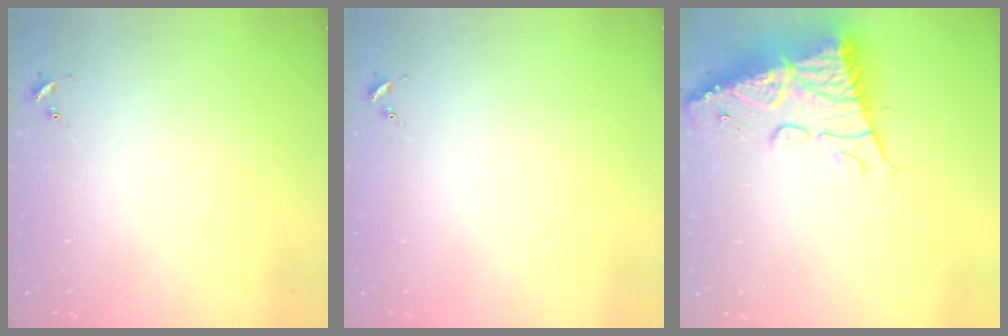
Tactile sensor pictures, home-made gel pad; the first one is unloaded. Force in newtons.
{"total": 0.0}
{"total": 16.3, "press": 16.3, "slide": 1.7}